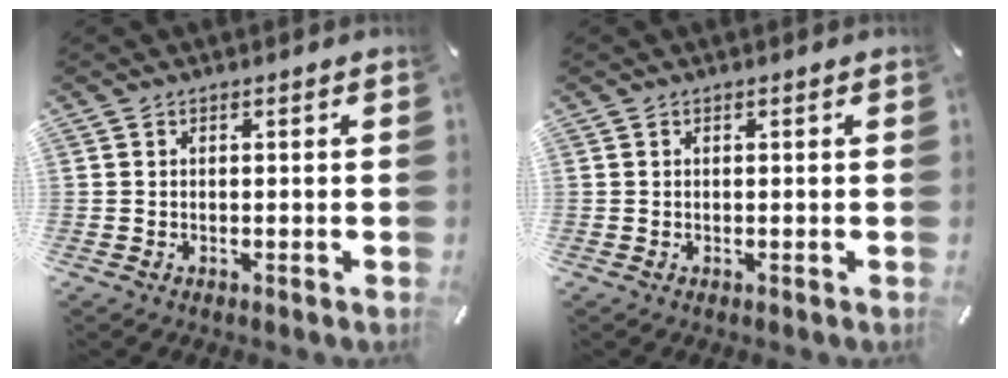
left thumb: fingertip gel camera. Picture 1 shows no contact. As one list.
[{"total": 0.0}]